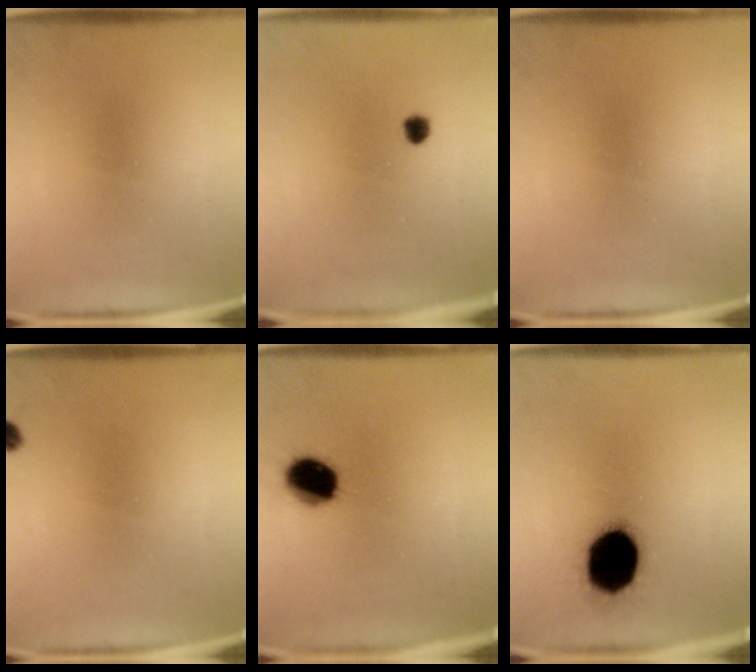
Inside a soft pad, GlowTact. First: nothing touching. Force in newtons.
{"total": 2.3}
{"total": 0.0}
{"total": 1.5}
{"total": 10.5}
{"total": 19.0}